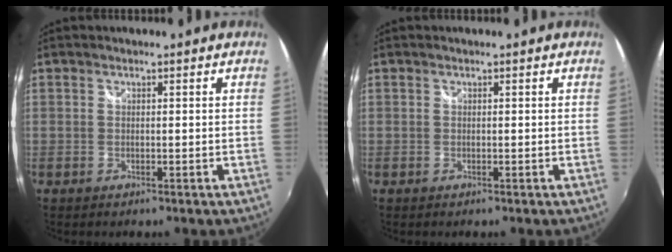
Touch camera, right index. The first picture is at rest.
{"total": 0.0}